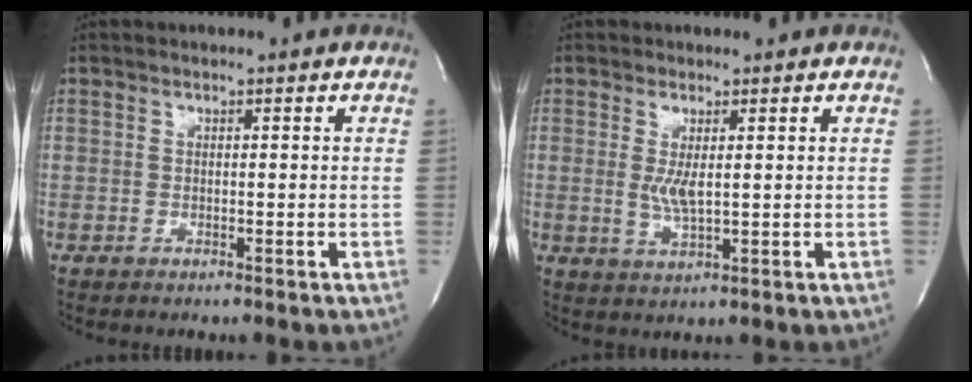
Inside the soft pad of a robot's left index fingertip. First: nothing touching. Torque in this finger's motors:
{"motor_torque": [0.46, 0.06, 0.06, 0.08]}